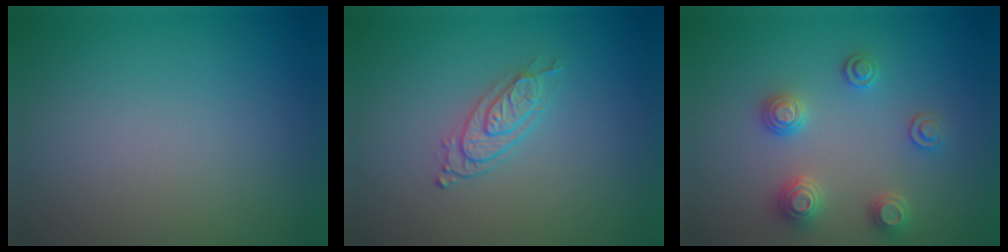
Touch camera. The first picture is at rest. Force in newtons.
{"total": 2.7, "press": 2.1, "slide": 1.6}
{"total": 2.9, "press": 2.8, "slide": 0.6}